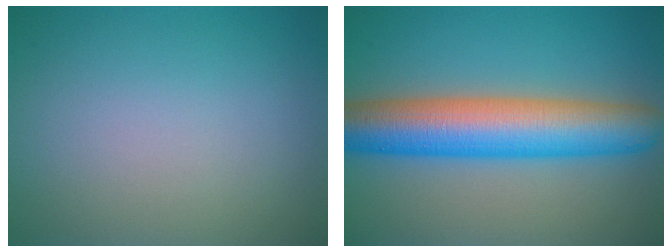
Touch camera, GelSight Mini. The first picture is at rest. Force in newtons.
{"total": 9.9, "press": 9.9, "slide": 0.1}